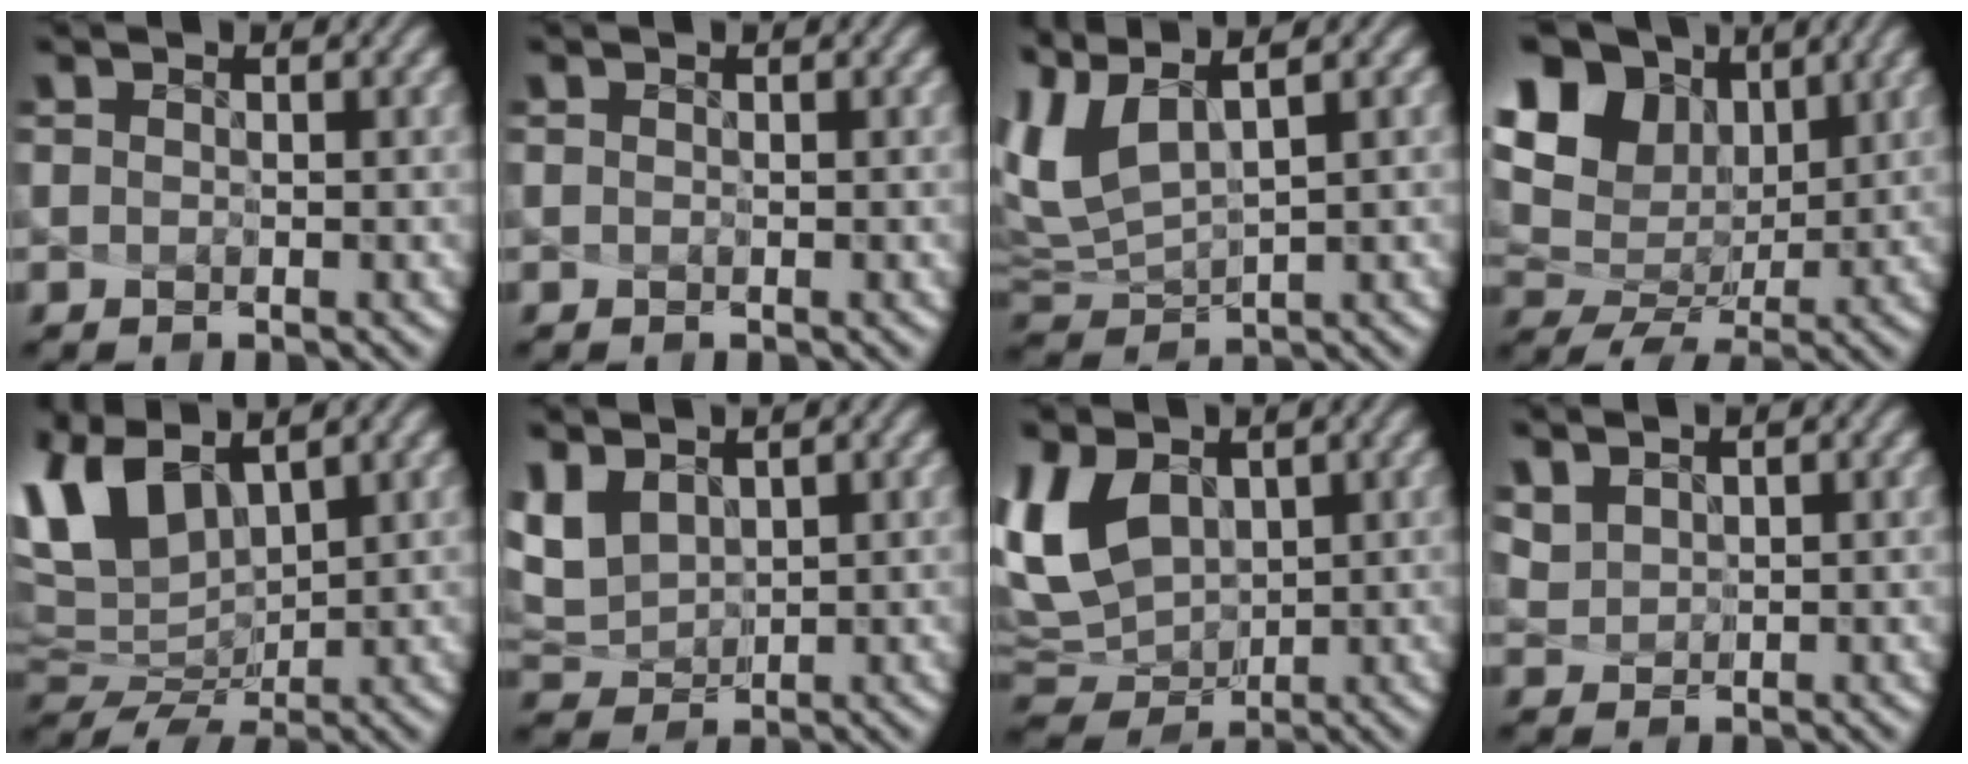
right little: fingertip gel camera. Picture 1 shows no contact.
{"total": 0.0}
{"total": 4.6, "force": [2.1, 1.2, 3.9], "torque": [-0.105, 0.008, 0.057]}
{"total": 13.1, "force": [6.2, 8.4, 7.9], "torque": [-0.159, 0.035, 0.106]}
{"total": 7.8, "force": [4.2, 3.3, 5.7], "torque": [-0.145, 0.003, 0.092]}
{"total": 3.5, "force": [1.7, 2.2, 2.1], "torque": [-0.071, 0.002, 0.051]}
{"total": 7.3, "force": [1.5, 4.9, 5.1], "torque": [-0.134, 0.002, 0.037]}
{"total": 2.9, "force": [2.0, 1.7, 1.2], "torque": [-0.061, 0.000, 0.063]}